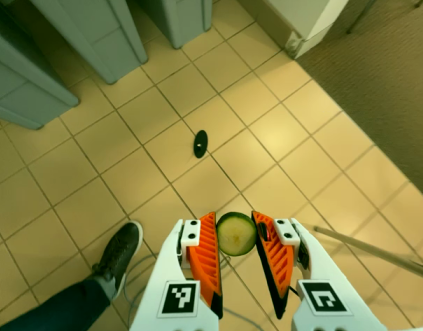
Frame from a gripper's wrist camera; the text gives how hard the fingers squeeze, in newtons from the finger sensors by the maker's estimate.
{"total": 5.7, "left": 5.1, "right": 6.2}